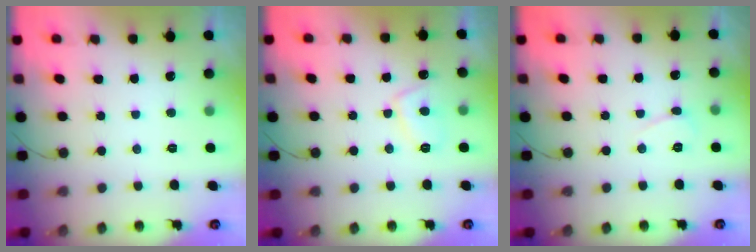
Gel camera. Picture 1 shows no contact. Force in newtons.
{"total": 6.1, "press": 6.0, "slide": 1.0}
{"total": 3.0, "press": 3.0, "slide": 0.3}